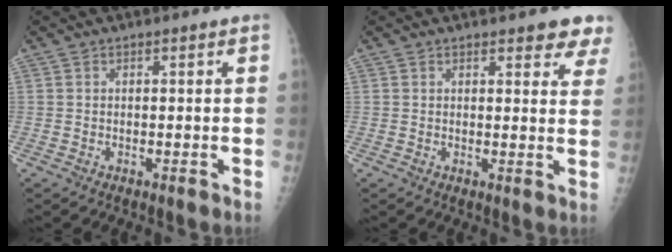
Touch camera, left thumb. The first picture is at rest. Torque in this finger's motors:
{"motor_torque": [1.07, 0.33, 0.07, -0.04, 0.00]}